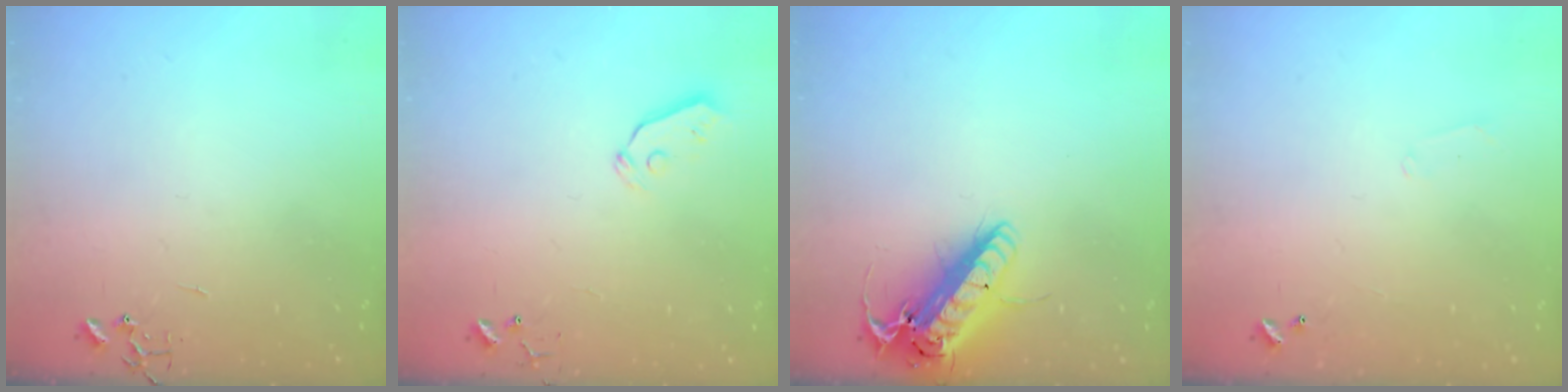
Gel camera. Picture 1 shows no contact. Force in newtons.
{"total": 4.0, "press": 3.9, "slide": 0.8}
{"total": 18.3, "press": 18.0, "slide": 3.3}
{"total": 5.0, "press": 5.0, "slide": 0.9}